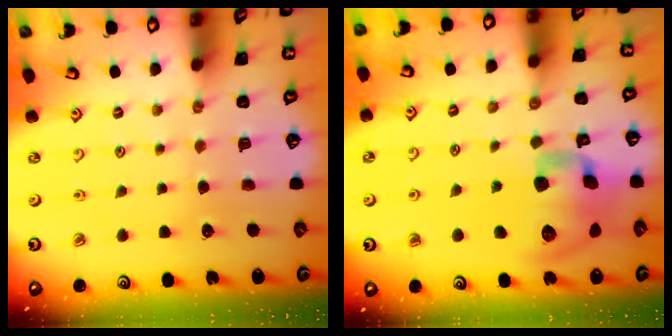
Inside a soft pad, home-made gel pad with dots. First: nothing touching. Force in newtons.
{"total": 16.8, "press": 16.7, "slide": 2.3}